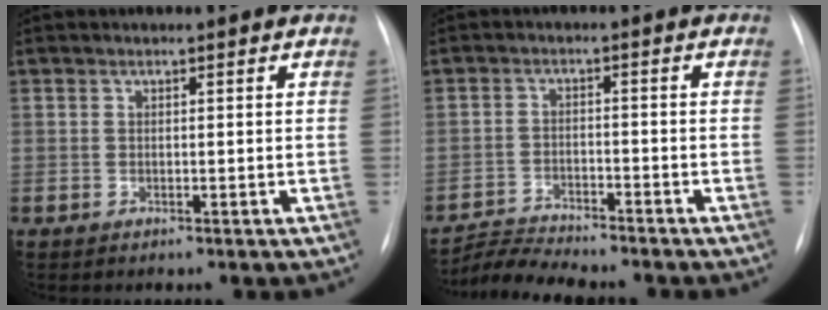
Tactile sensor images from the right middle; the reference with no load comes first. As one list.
[{"total": 5.4, "force": [-5.4, -0.4, 0.3], "torque": [-0.011, -0.009, -0.094]}]